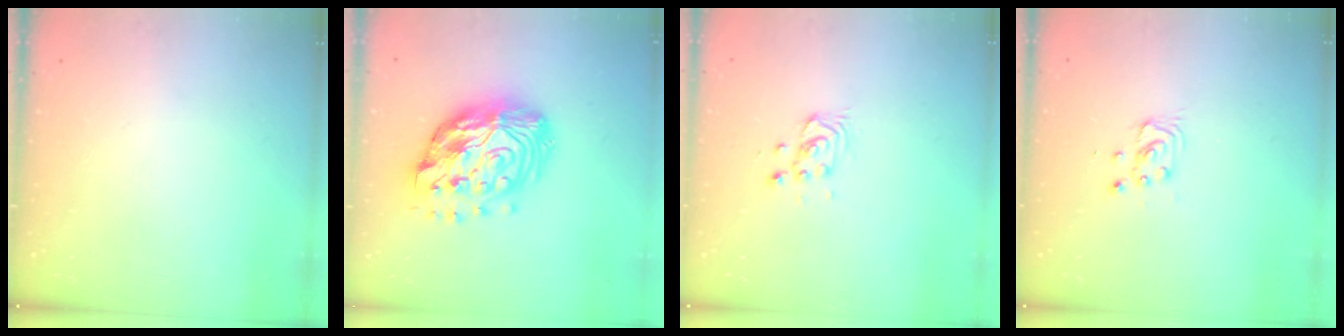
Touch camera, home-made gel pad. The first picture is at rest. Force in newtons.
{"total": 18.2, "press": 18.1, "slide": 1.3}
{"total": 3.3, "press": 3.3, "slide": 0.2}
{"total": 2.9, "press": 2.9, "slide": 0.4}